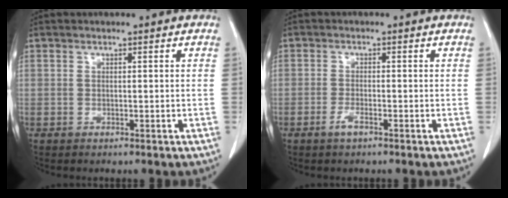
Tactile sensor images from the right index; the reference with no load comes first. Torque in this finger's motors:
{"motor_torque": [0.28, -0.21, 0.03, 0.01]}